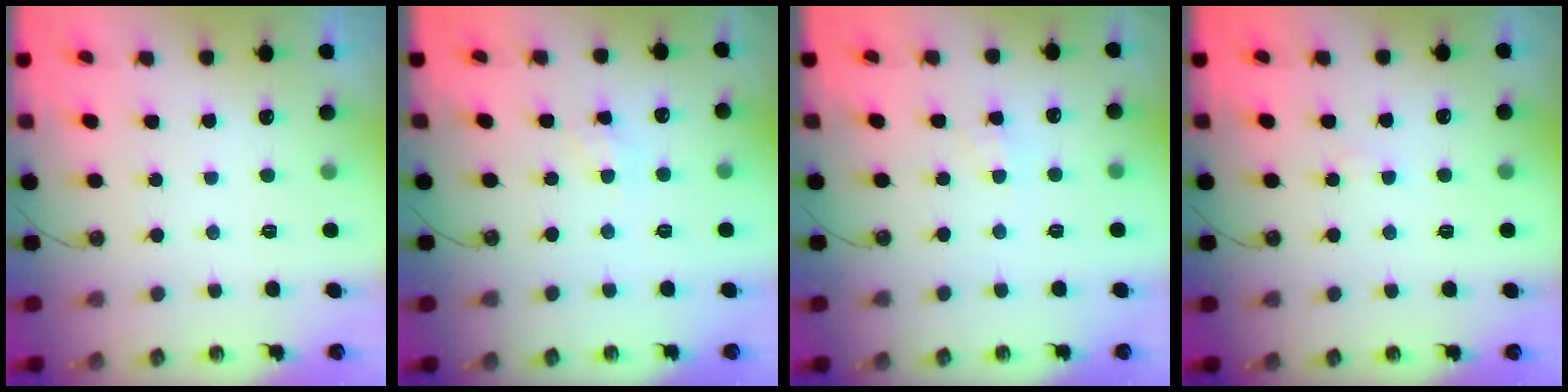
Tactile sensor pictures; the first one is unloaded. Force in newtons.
{"total": 3.5, "press": 3.5, "slide": 0.5}
{"total": 2.5, "press": 2.4, "slide": 0.4}
{"total": 1.2, "press": 1.1, "slide": 0.2}